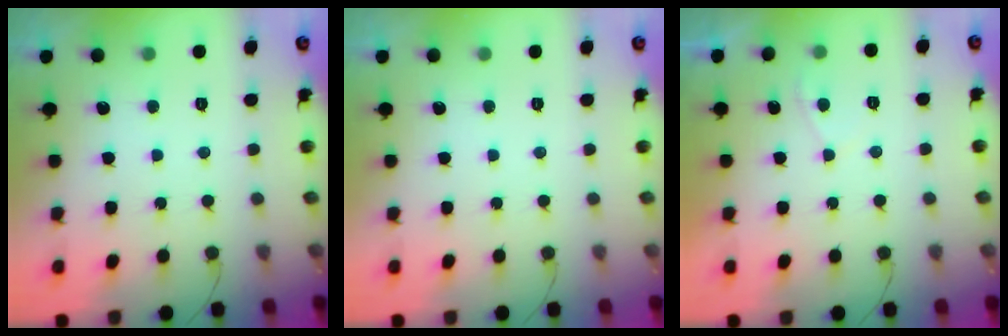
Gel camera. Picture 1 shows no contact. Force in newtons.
{"total": 0.0}
{"total": 1.2, "press": 1.0, "slide": 0.6}